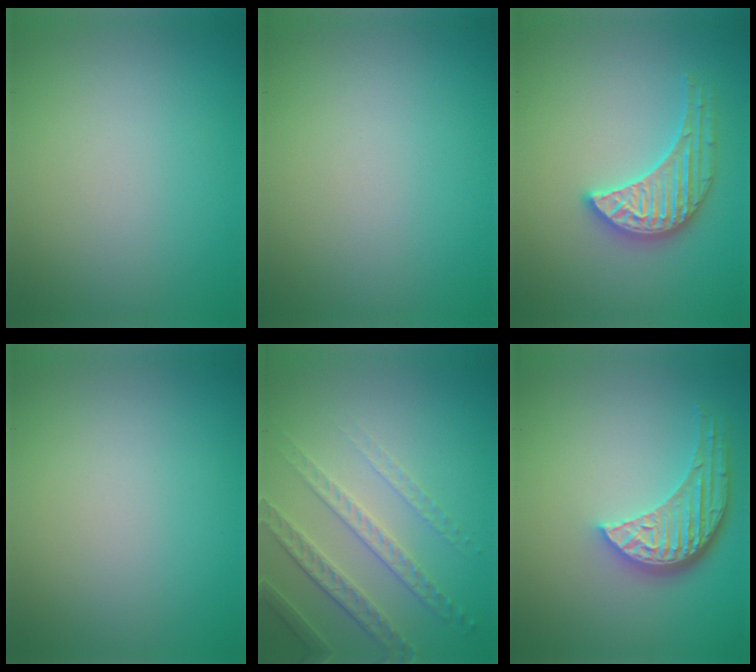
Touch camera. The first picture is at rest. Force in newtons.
{"total": 0.0}
{"total": 3.6, "press": 3.6, "slide": 0.4}
{"total": 0.0}
{"total": 5.0, "press": 3.3, "slide": 3.7}
{"total": 5.3, "press": 3.9, "slide": 3.5}